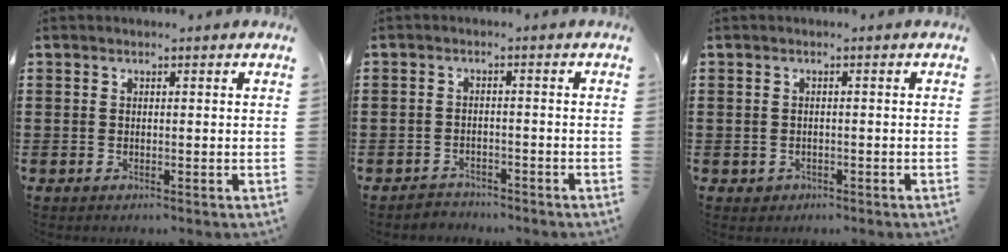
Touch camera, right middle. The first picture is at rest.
{"total": 2.2, "force": [-2.1, 0.5, -0.2], "torque": [-0.003, 0.000, -0.048]}
{"total": 0.6, "force": [-0.3, 0.5, 0.1], "torque": [-0.004, 0.004, -0.009]}